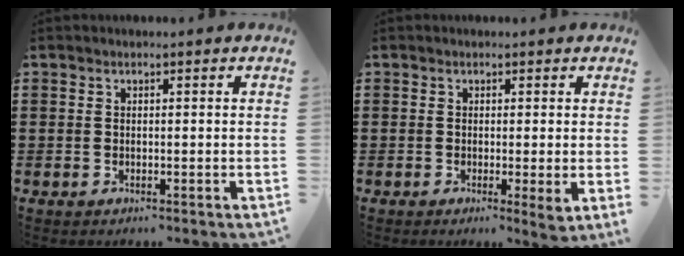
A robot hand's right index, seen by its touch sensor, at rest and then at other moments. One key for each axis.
{"total": 1.6, "fx": -0.2, "fy": 0.1, "fz": 1.6, "tx": -0.031, "ty": -0.003, "tz": -0.002}